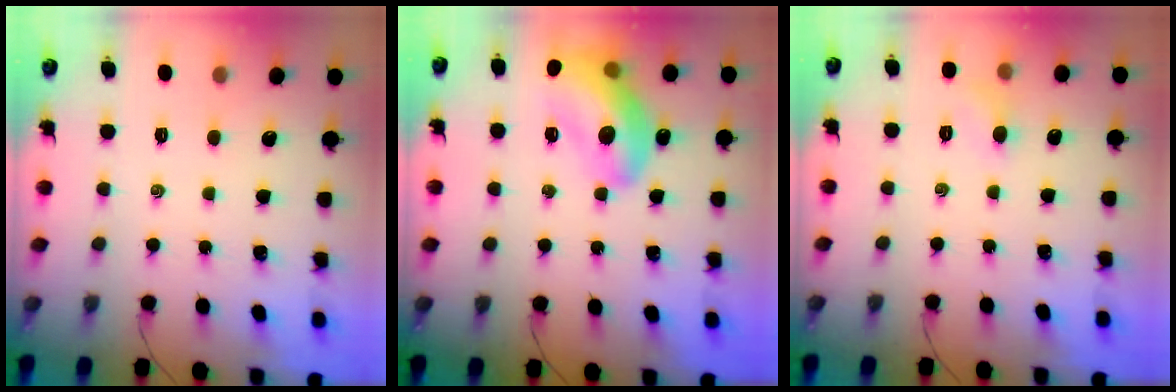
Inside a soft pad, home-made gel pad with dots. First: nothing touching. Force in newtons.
{"total": 16.9, "press": 16.6, "slide": 3.4}
{"total": 5.1, "press": 4.9, "slide": 1.6}